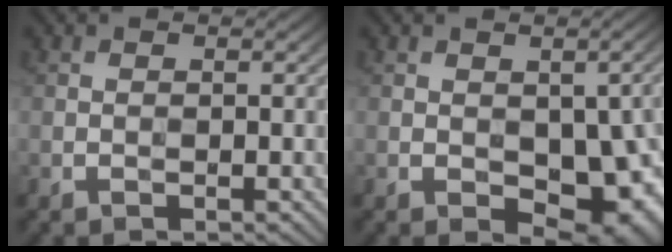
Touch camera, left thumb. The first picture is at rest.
{"total": 10.6, "force": [-2.5, 6.0, 8.3], "torque": [-0.110, -0.029, -0.028]}